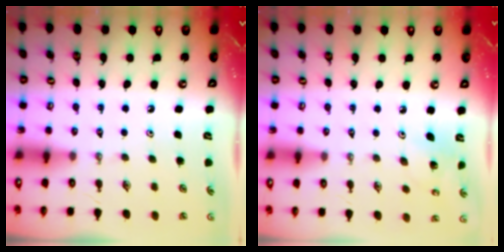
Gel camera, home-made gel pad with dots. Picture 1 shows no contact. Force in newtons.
{"total": 4.1, "press": 4.1, "slide": 0.3}